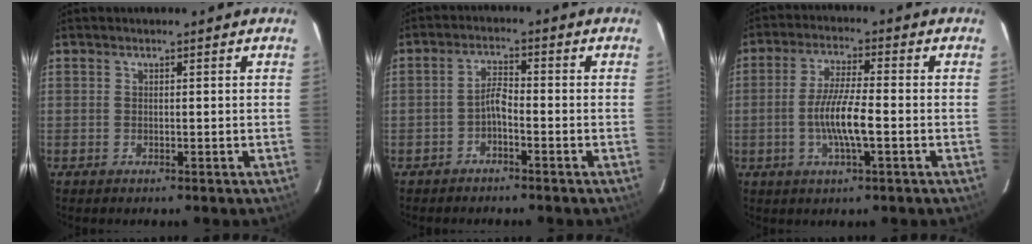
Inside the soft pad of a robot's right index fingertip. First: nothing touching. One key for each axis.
{"total": 2.7, "fx": -1.8, "fy": 0.6, "fz": 1.8, "tx": -0.042, "ty": 0.010, "tz": -0.034}
{"total": 8.1, "fx": -2.0, "fy": 1.0, "fz": 7.7, "tx": -0.151, "ty": -0.002, "tz": -0.040}